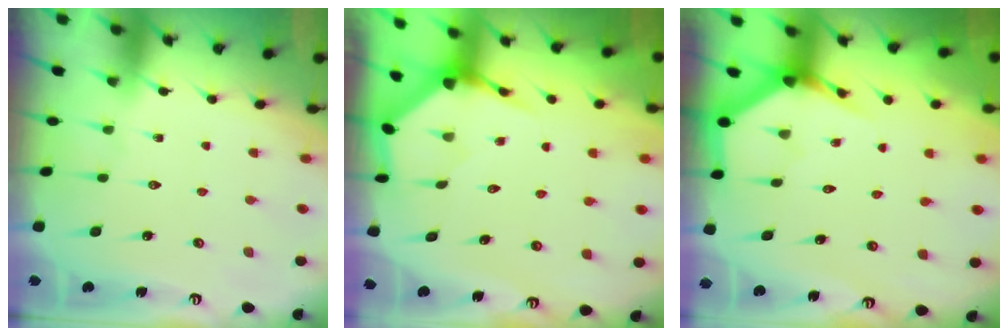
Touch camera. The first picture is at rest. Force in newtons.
{"total": 4.0, "press": 4.0, "slide": 0.4}
{"total": 3.8, "press": 3.8, "slide": 0.2}